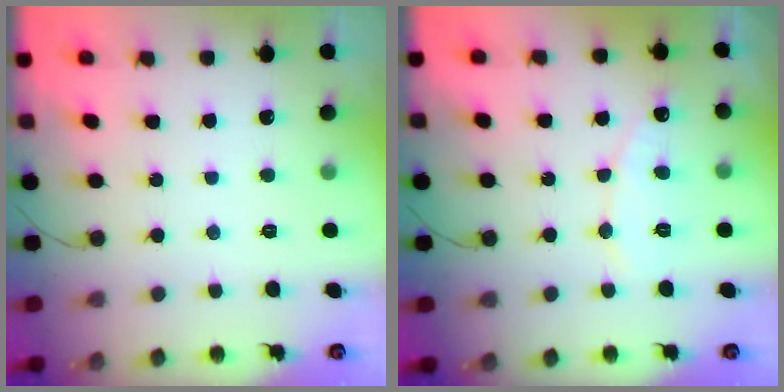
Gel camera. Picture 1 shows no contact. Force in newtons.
{"total": 6.5, "press": 6.5, "slide": 0.5}